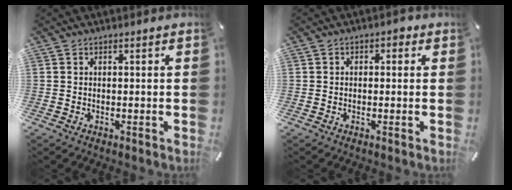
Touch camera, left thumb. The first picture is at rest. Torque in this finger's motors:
{"motor_torque": [-0.12, -0.24, 0.07, 0.10, 0.01]}